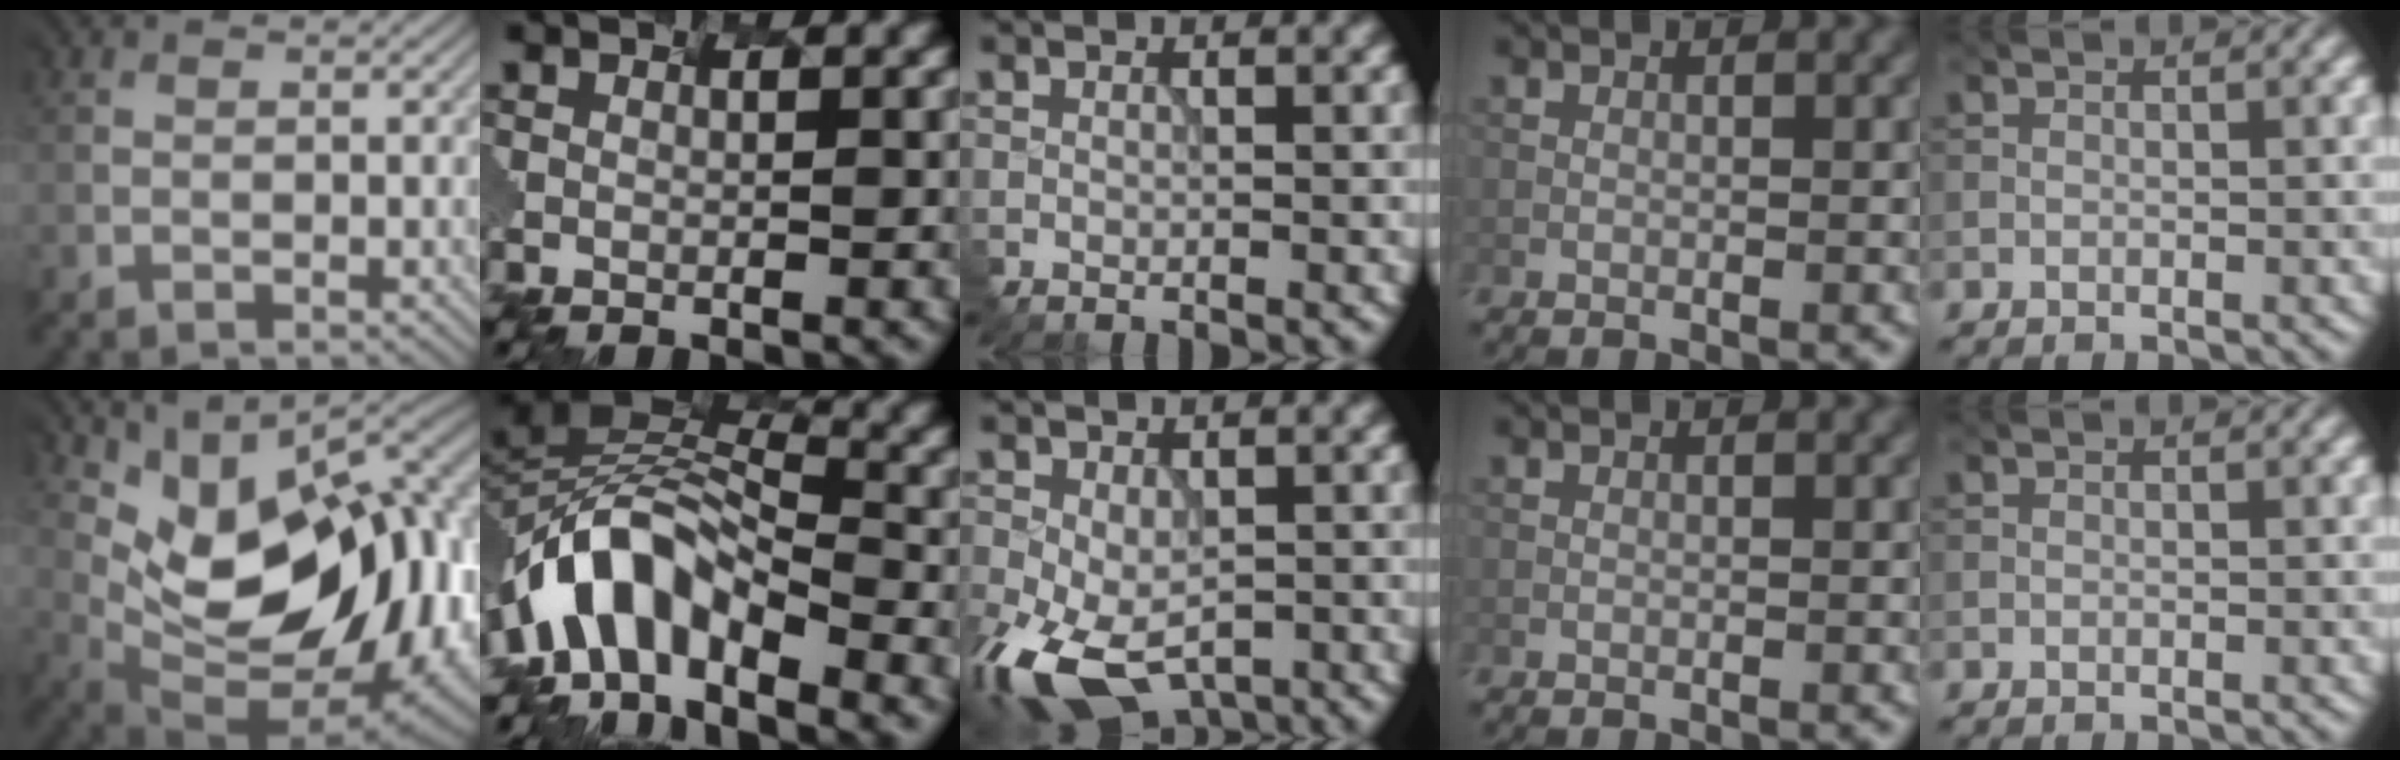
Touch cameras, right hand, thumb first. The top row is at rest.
{"thumb": {"total": 15.9, "force": [3.2, 8.3, 13.2], "torque": [-0.194, 0.009, 0.072]}, "index": {"total": 7.6, "force": [-6.5, 2.4, 3.1], "torque": [-0.066, 0.006, -0.101]}, "middle": {"total": 10.5, "force": [-4.8, 5.8, 7.2], "torque": [-0.172, -0.056, -0.072]}}